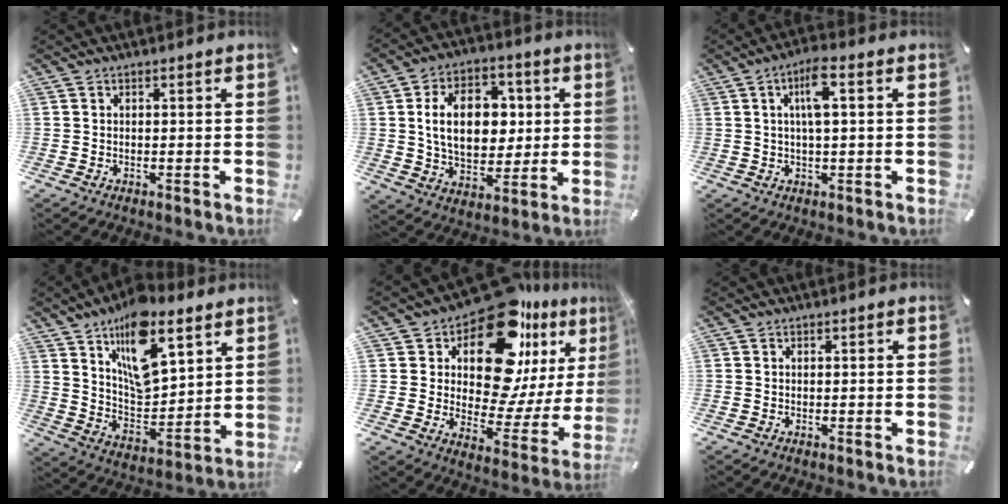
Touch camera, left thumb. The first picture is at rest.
{"total": 16.2, "force": [2.2, 11.3, 11.3], "torque": [-0.195, 0.009, 0.038]}
{"total": 7.0, "force": [1.7, 2.0, 6.5], "torque": [-0.121, 0.004, 0.025]}
{"total": 16.8, "force": [11.1, 8.1, 9.8], "torque": [-0.167, -0.057, 0.196]}
{"total": 20.1, "force": [13.3, 9.4, 11.8], "torque": [-0.194, -0.125, 0.229]}
{"total": 0.0}